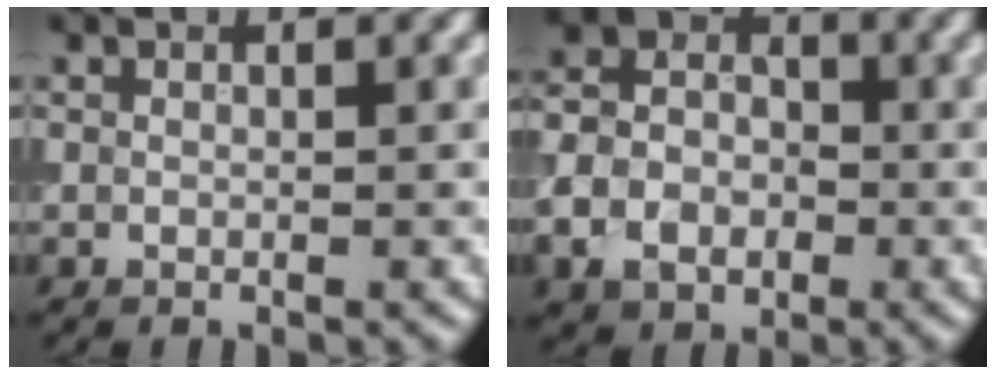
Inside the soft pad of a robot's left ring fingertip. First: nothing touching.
{"total": 6.1, "force": [-2.2, 4.8, 3.2], "torque": [-0.058, -0.003, -0.052]}